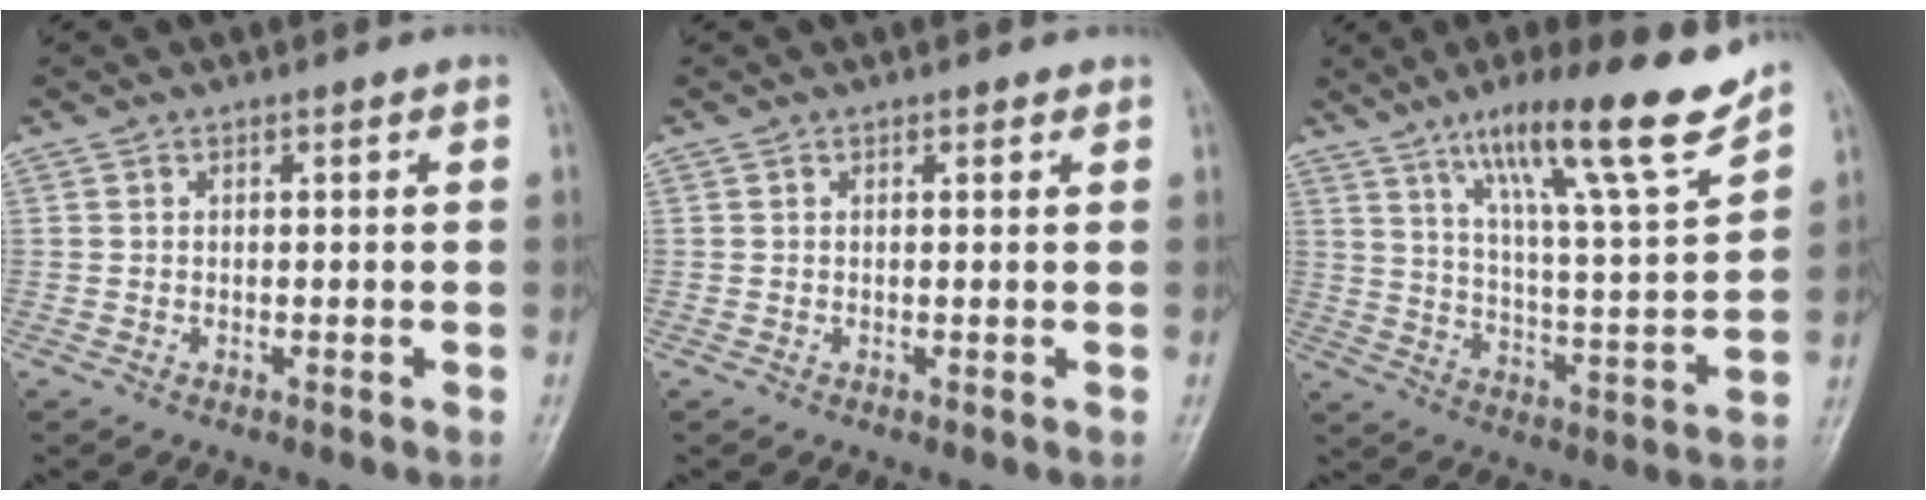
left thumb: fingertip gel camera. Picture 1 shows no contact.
{"total": 0.6, "force": [0.4, 0.4, 0.2], "torque": [-0.002, -0.003, 0.003]}
{"total": 18.4, "force": [13.0, 1.8, 12.9], "torque": [-0.185, -0.071, 0.210]}